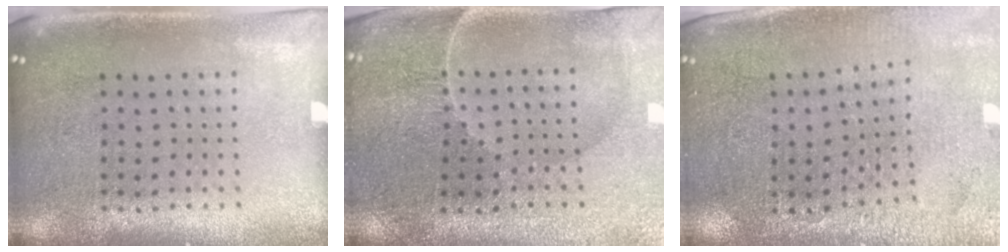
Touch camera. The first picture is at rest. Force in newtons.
{"total": 1.3, "press": 1.2, "slide": 0.3}
{"total": 2.9, "press": 2.8, "slide": 0.4}